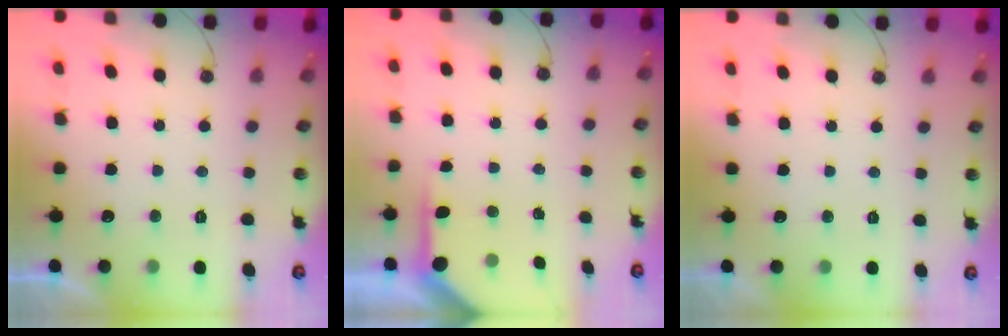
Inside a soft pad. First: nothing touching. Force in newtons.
{"total": 5.1, "press": 5.1, "slide": 0.3}
{"total": 0.0}